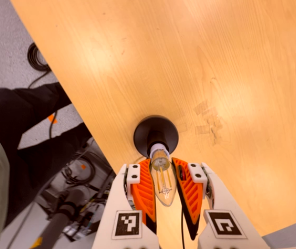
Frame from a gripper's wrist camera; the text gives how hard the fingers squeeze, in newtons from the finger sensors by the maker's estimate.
{"total": 21.1, "left": 20.7, "right": 21.4}